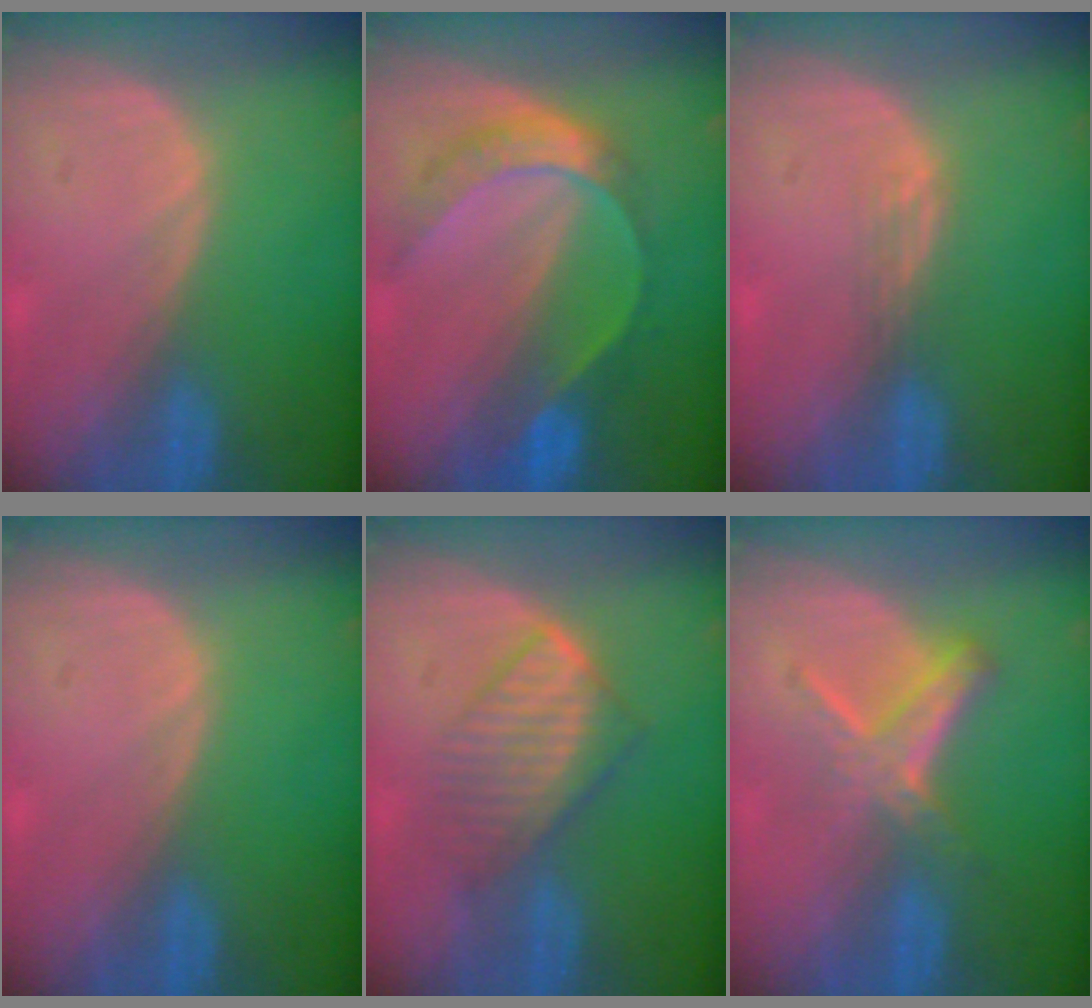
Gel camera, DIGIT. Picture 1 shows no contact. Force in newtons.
{"total": 7.8, "press": 6.5, "slide": 4.2}
{"total": 1.8, "press": 1.3, "slide": 1.2}
{"total": 0.0}
{"total": 6.3, "press": 6.1, "slide": 1.2}
{"total": 6.1, "press": 5.2, "slide": 3.2}